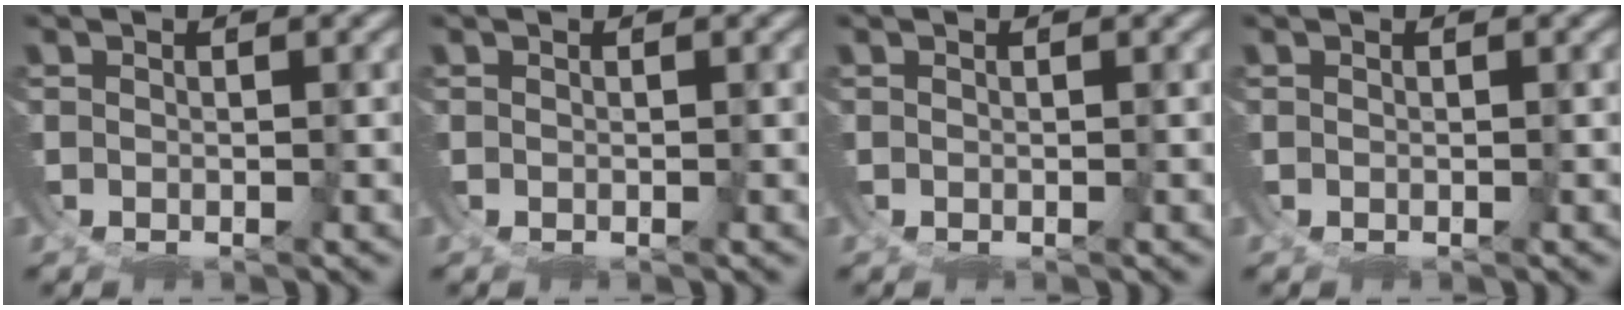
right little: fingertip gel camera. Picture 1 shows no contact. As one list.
[{"total": 0.0}, {"total": 0.0}, {"total": 0.0}]